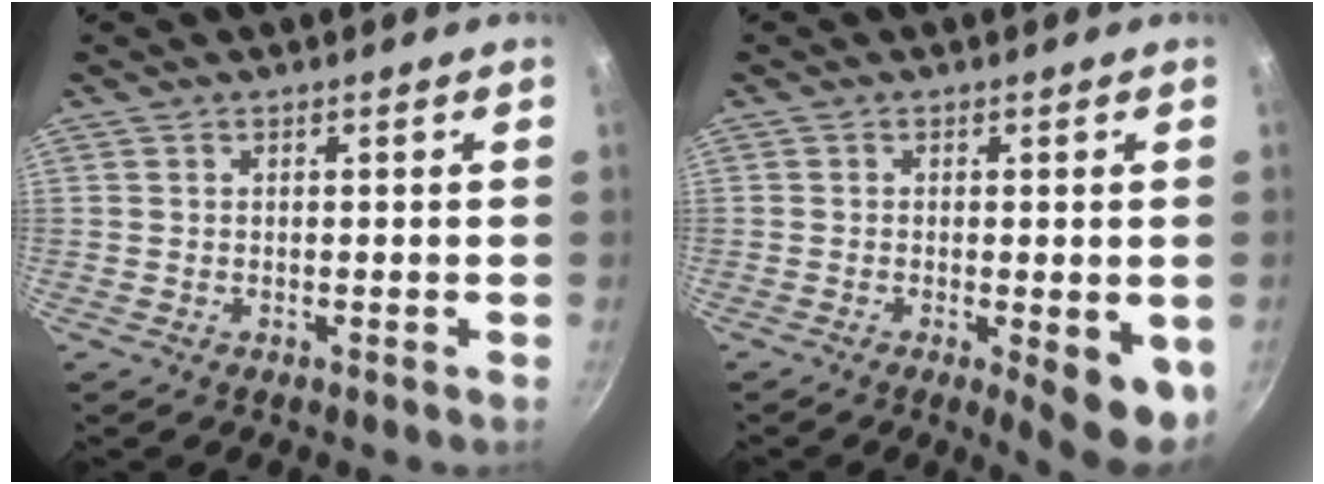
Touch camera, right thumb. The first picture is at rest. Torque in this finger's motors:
{"motor_torque": [0.01, 0.35, 0.36, 0.30, 0.06]}